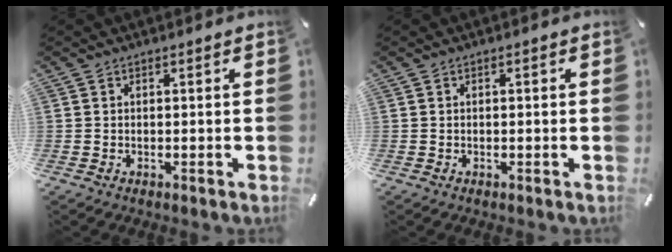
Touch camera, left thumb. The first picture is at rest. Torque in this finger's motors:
{"motor_torque": [-0.16, 0.13, 0.00, 0.00, -0.03]}